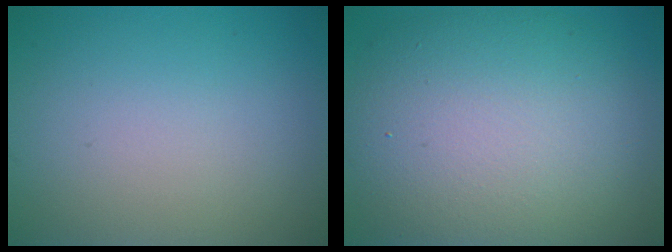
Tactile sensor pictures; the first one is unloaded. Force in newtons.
{"total": 11.7, "press": 11.6, "slide": 1.3}